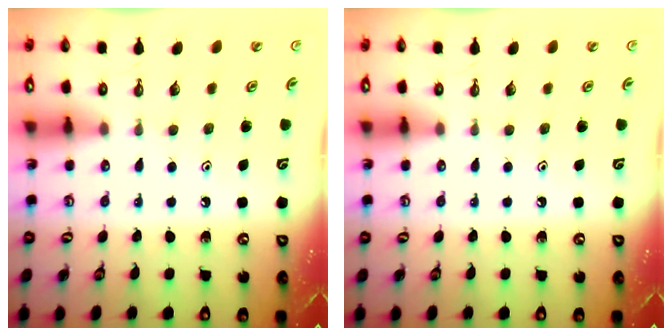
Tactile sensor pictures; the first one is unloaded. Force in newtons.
{"total": 0.0}